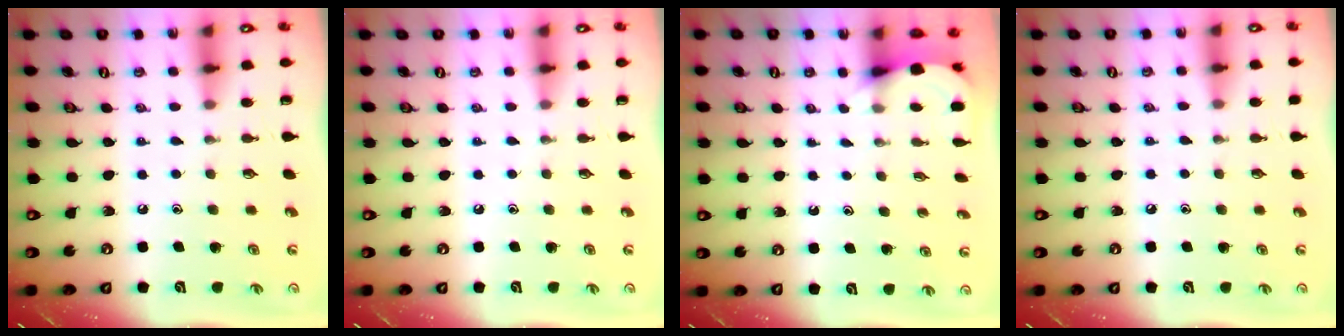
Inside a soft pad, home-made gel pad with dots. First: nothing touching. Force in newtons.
{"total": 0.0}
{"total": 4.2, "press": 4.2, "slide": 0.4}
{"total": 2.9, "press": 2.9, "slide": 0.4}